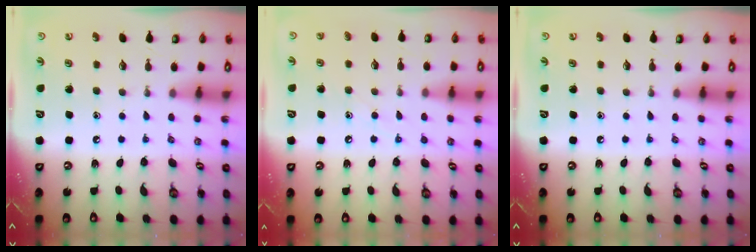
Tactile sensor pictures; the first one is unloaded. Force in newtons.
{"total": 6.4, "press": 6.4, "slide": 0.3}
{"total": 0.0}